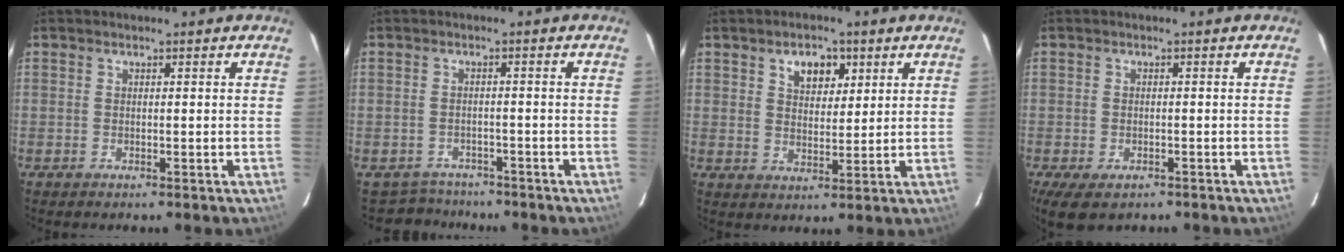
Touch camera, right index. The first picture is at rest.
{"total": 4.7, "force": [-4.1, 2.2, -0.4], "torque": [-0.005, 0.009, -0.064]}
{"total": 5.9, "force": [3.0, 3.6, 3.6], "torque": [-0.051, 0.007, 0.053]}
{"total": 6.8, "force": [-4.2, 3.3, 4.1], "torque": [-0.094, -0.028, -0.068]}